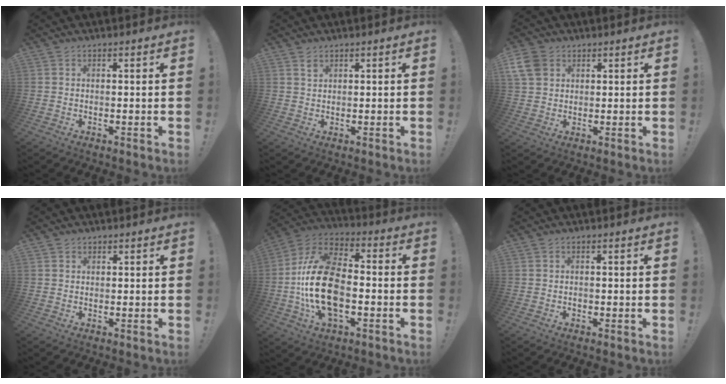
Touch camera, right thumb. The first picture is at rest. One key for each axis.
{"total": 1.5, "fx": 1.1, "fy": 0.8, "fz": 0.5, "tx": 0.004, "ty": -0.007, "tz": 0.019}
{"total": 7.2, "fx": 3.4, "fy": 5.4, "fz": 3.4, "tx": -0.067, "ty": -0.007, "tz": 0.069}
{"total": 0.8, "fx": 0.5, "fy": 0.6, "fz": 0.0, "tx": 0.004, "ty": -0.001, "tz": 0.009}
{"total": 22.0, "fx": -3.5, "fy": 13.0, "fz": 17.3, "tx": -0.339, "ty": 0.024, "tz": -0.051}
{"total": 0.7, "fx": -0.5, "fy": 0.4, "fz": 0.2, "tx": -0.006, "ty": 0.002, "tz": -0.008}